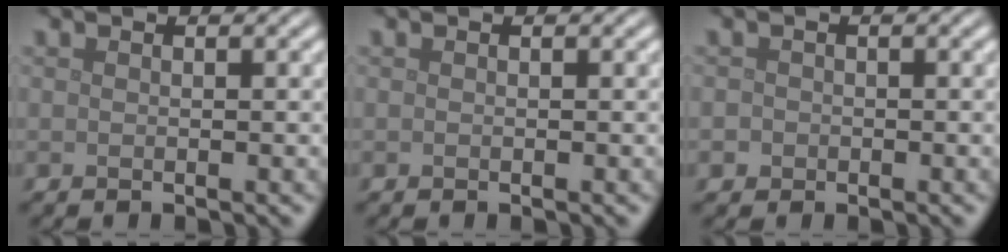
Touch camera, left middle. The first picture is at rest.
{"total": 0.0}
{"total": 0.9, "force": [-0.3, 0.9, 0.1], "torque": [0.005, 0.000, -0.006]}